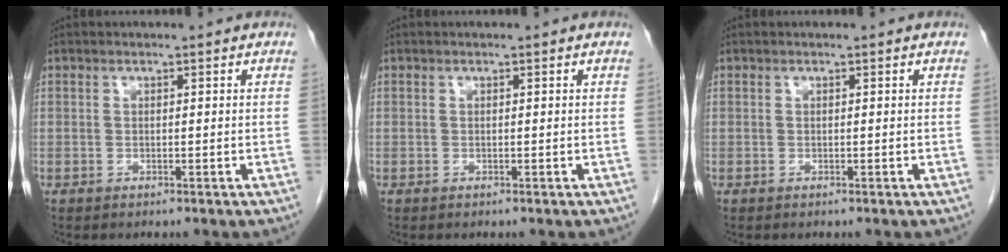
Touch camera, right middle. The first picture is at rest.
{"total": 0.0}
{"total": 0.0}